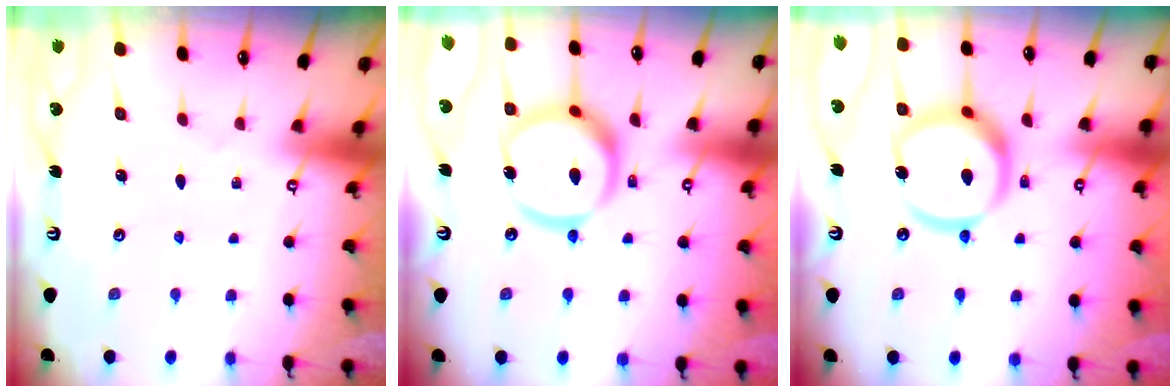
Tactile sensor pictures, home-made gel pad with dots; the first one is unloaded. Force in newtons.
{"total": 16.5, "press": 16.4, "slide": 1.8}
{"total": 15.3, "press": 15.1, "slide": 2.1}